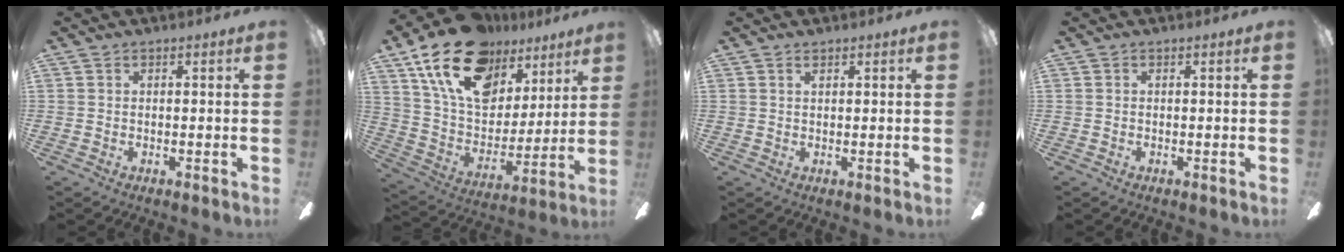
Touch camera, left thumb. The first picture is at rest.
{"total": 22.1, "force": [13.6, 12.6, 11.9], "torque": [-0.211, -0.061, 0.250]}
{"total": 1.0, "force": [0.8, 0.3, 0.4], "torque": [-0.011, 0.000, 0.015]}
{"total": 0.0}